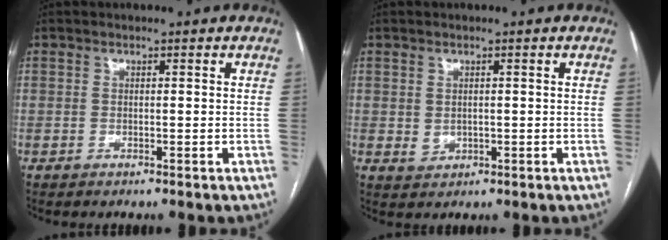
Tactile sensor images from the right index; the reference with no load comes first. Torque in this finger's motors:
{"motor_torque": [0.09, 0.04, -0.01, 0.00]}